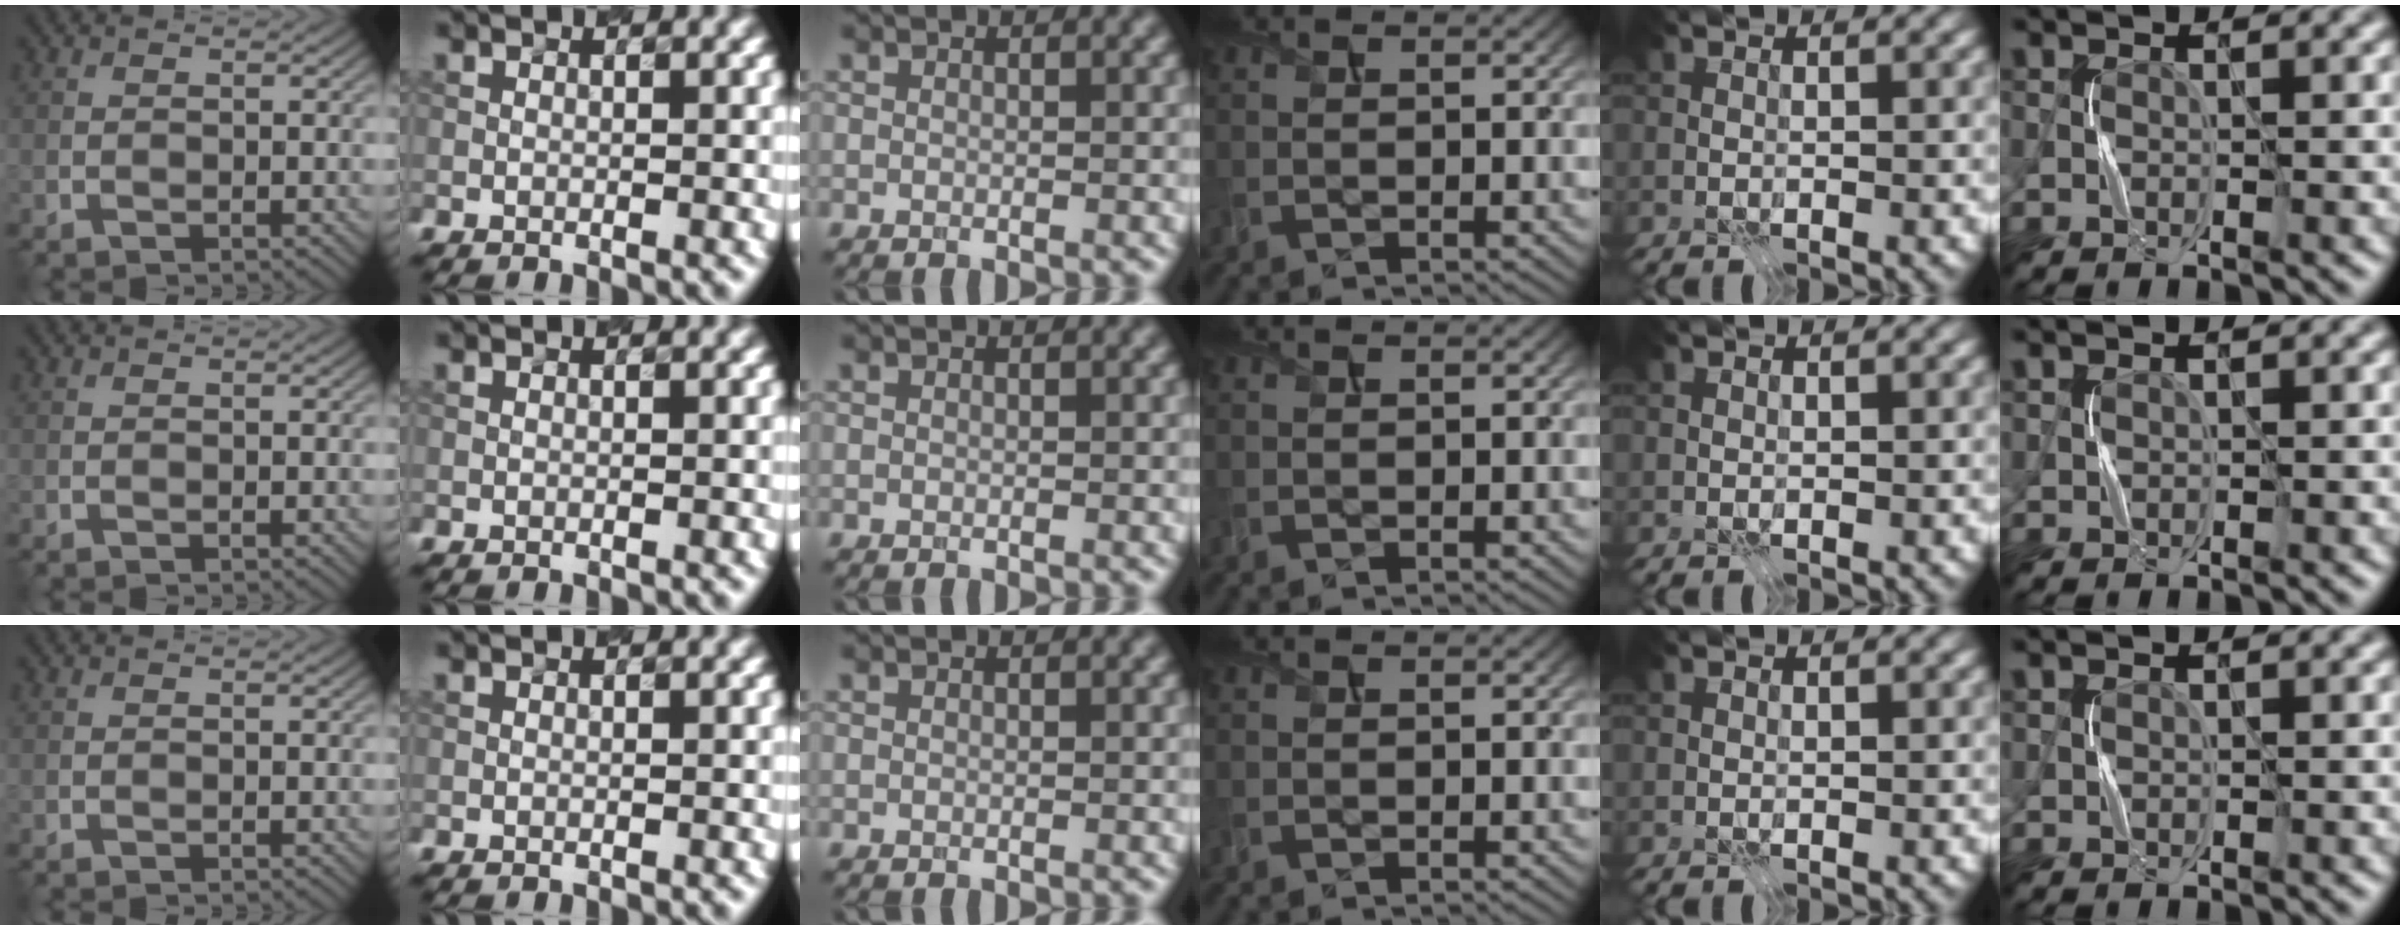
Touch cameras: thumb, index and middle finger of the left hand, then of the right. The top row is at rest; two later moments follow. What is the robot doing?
{"motion": "press", "object": "gel pad"}